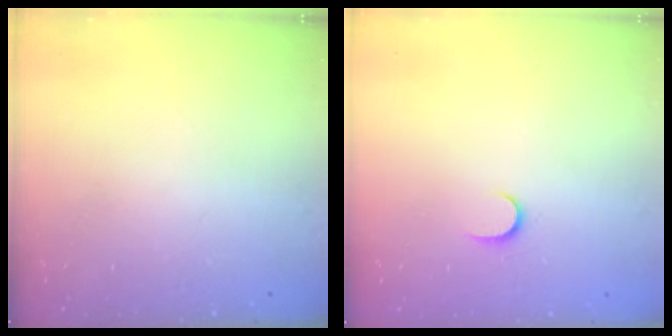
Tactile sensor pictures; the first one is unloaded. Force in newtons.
{"total": 3.8, "press": 3.8, "slide": 0.4}